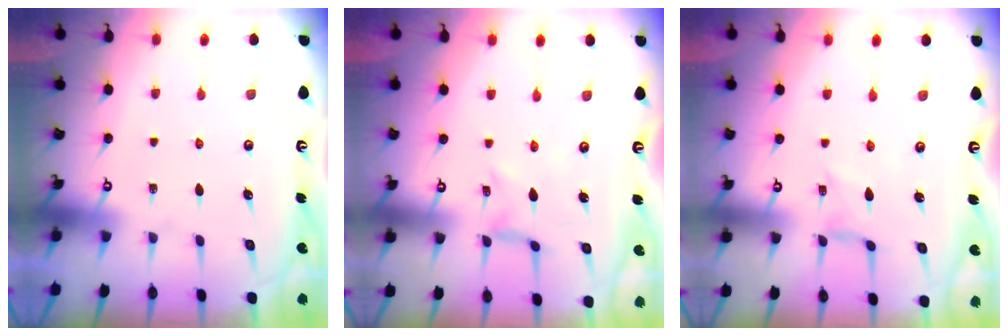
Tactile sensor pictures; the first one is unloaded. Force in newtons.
{"total": 0.6, "press": 0.5, "slide": 0.2}
{"total": 0.0}